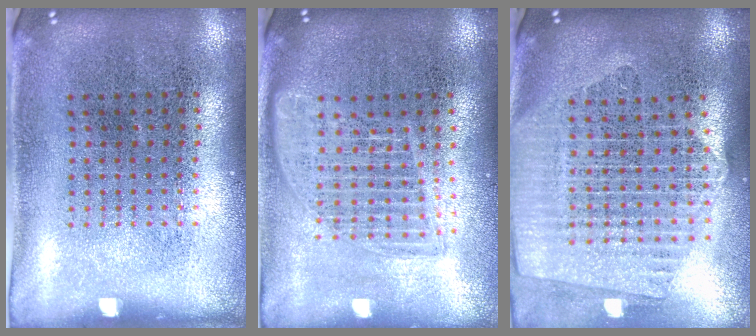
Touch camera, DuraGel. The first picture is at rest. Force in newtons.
{"total": 1.7, "press": 1.5, "slide": 0.8}
{"total": 2.3, "press": 2.0, "slide": 1.2}